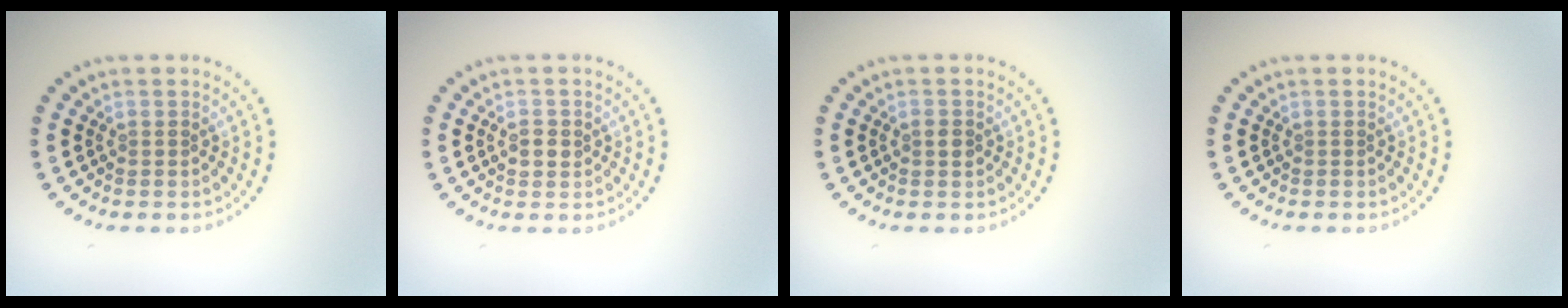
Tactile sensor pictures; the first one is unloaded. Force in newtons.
{"total": 1.5, "press": 1.4, "slide": 0.2}
{"total": 1.0, "press": 1.0, "slide": 0.1}
{"total": 0.0}